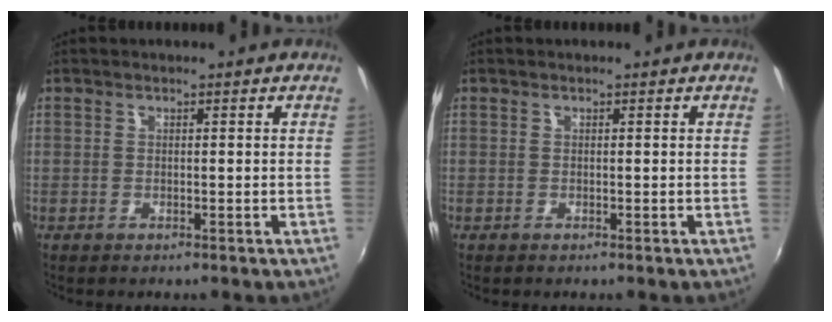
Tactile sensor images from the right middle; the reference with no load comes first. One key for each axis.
{"total": 0.0}